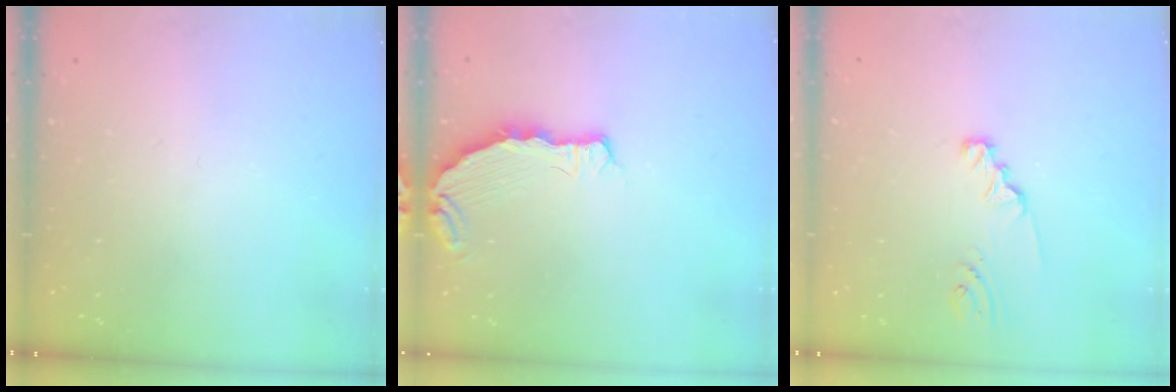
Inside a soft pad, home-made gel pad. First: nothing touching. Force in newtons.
{"total": 7.2, "press": 5.5, "slide": 4.6}
{"total": 2.1, "press": 2.1, "slide": 0.2}